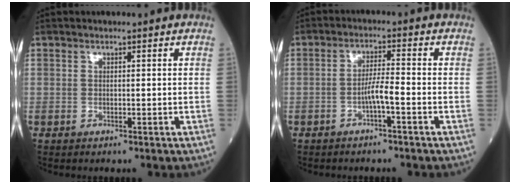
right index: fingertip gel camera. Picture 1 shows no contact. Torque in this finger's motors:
{"motor_torque": [0.27, -0.13, 0.28, 0.08]}